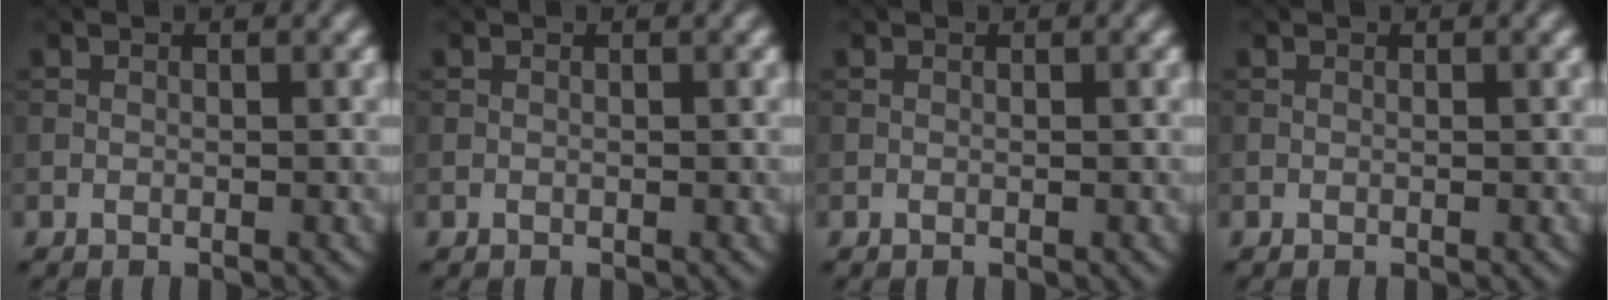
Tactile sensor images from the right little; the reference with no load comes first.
{"total": 0.0}
{"total": 0.0}
{"total": 0.0}